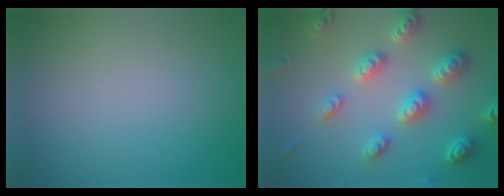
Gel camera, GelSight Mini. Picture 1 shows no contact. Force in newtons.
{"total": 4.5, "press": 4.4, "slide": 1.2}